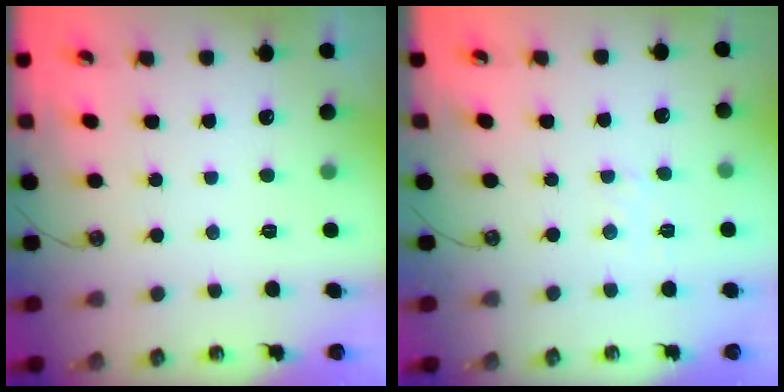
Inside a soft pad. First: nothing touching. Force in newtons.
{"total": 2.2, "press": 2.2, "slide": 0.3}